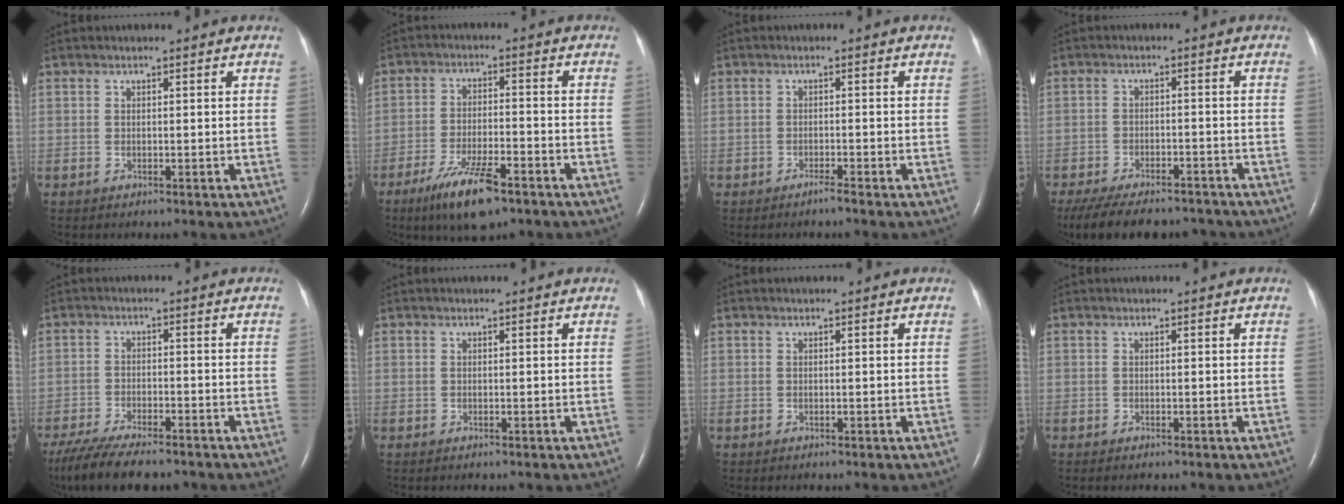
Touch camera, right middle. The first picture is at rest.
{"total": 9.4, "force": [-6.1, 2.0, 6.8], "torque": [-0.134, -0.015, -0.104]}
{"total": 1.2, "force": [-0.9, -0.8, 0.4], "torque": [-0.010, -0.002, -0.017]}
{"total": 14.5, "force": [-12.3, 4.9, 5.9], "torque": [-0.135, -0.010, -0.173]}
{"total": 12.6, "force": [-10.3, 2.9, 6.6], "torque": [-0.119, -0.022, -0.164]}
{"total": 0.0}
{"total": 0.0}
{"total": 0.0}